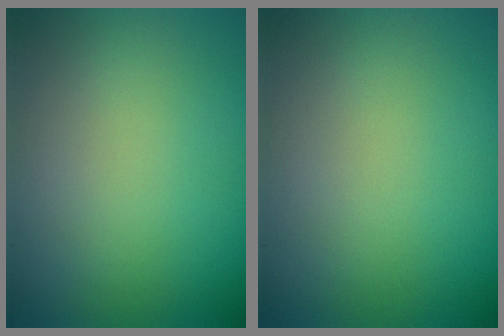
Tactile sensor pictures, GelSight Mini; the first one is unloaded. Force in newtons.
{"total": 0.0}